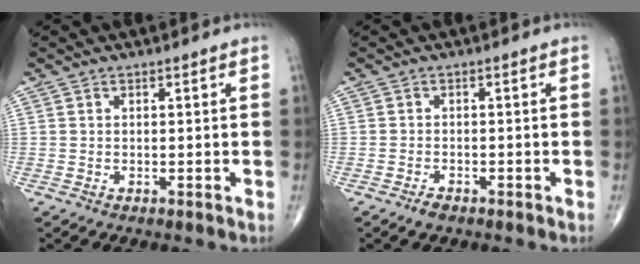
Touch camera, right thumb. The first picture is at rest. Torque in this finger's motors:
{"motor_torque": [0.24, 0.08, -0.07, -0.20, -0.01]}